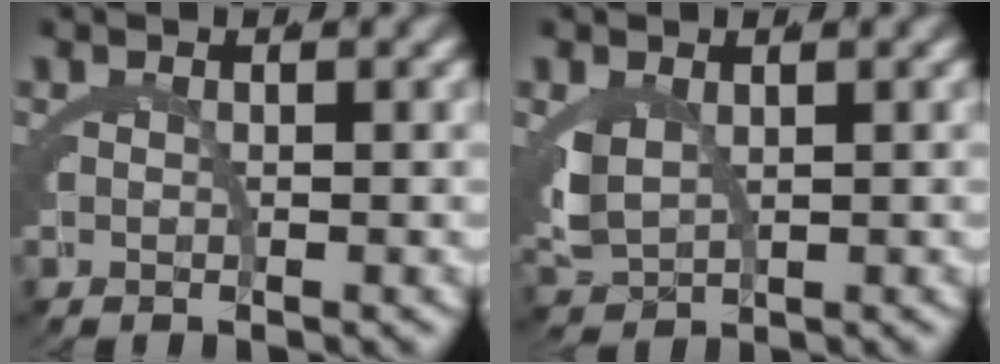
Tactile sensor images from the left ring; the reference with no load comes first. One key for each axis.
{"total": 2.6, "fx": 0.2, "fy": 1.6, "fz": 2.0, "tx": -0.067, "ty": -0.028, "tz": 0.027}